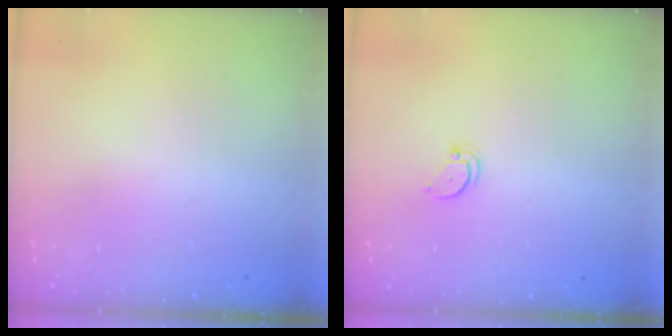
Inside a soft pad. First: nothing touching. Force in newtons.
{"total": 2.6, "press": 2.6, "slide": 0.1}